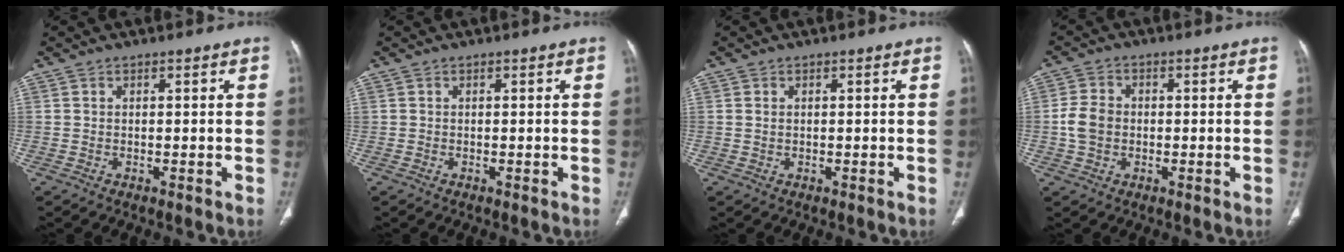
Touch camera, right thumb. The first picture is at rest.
{"total": 0.0}
{"total": 0.7, "force": [0.2, 0.5, 0.5], "torque": [-0.011, 0.002, 0.005]}
{"total": 5.1, "force": [-0.5, 4.1, 3.0], "torque": [-0.055, 0.010, -0.013]}